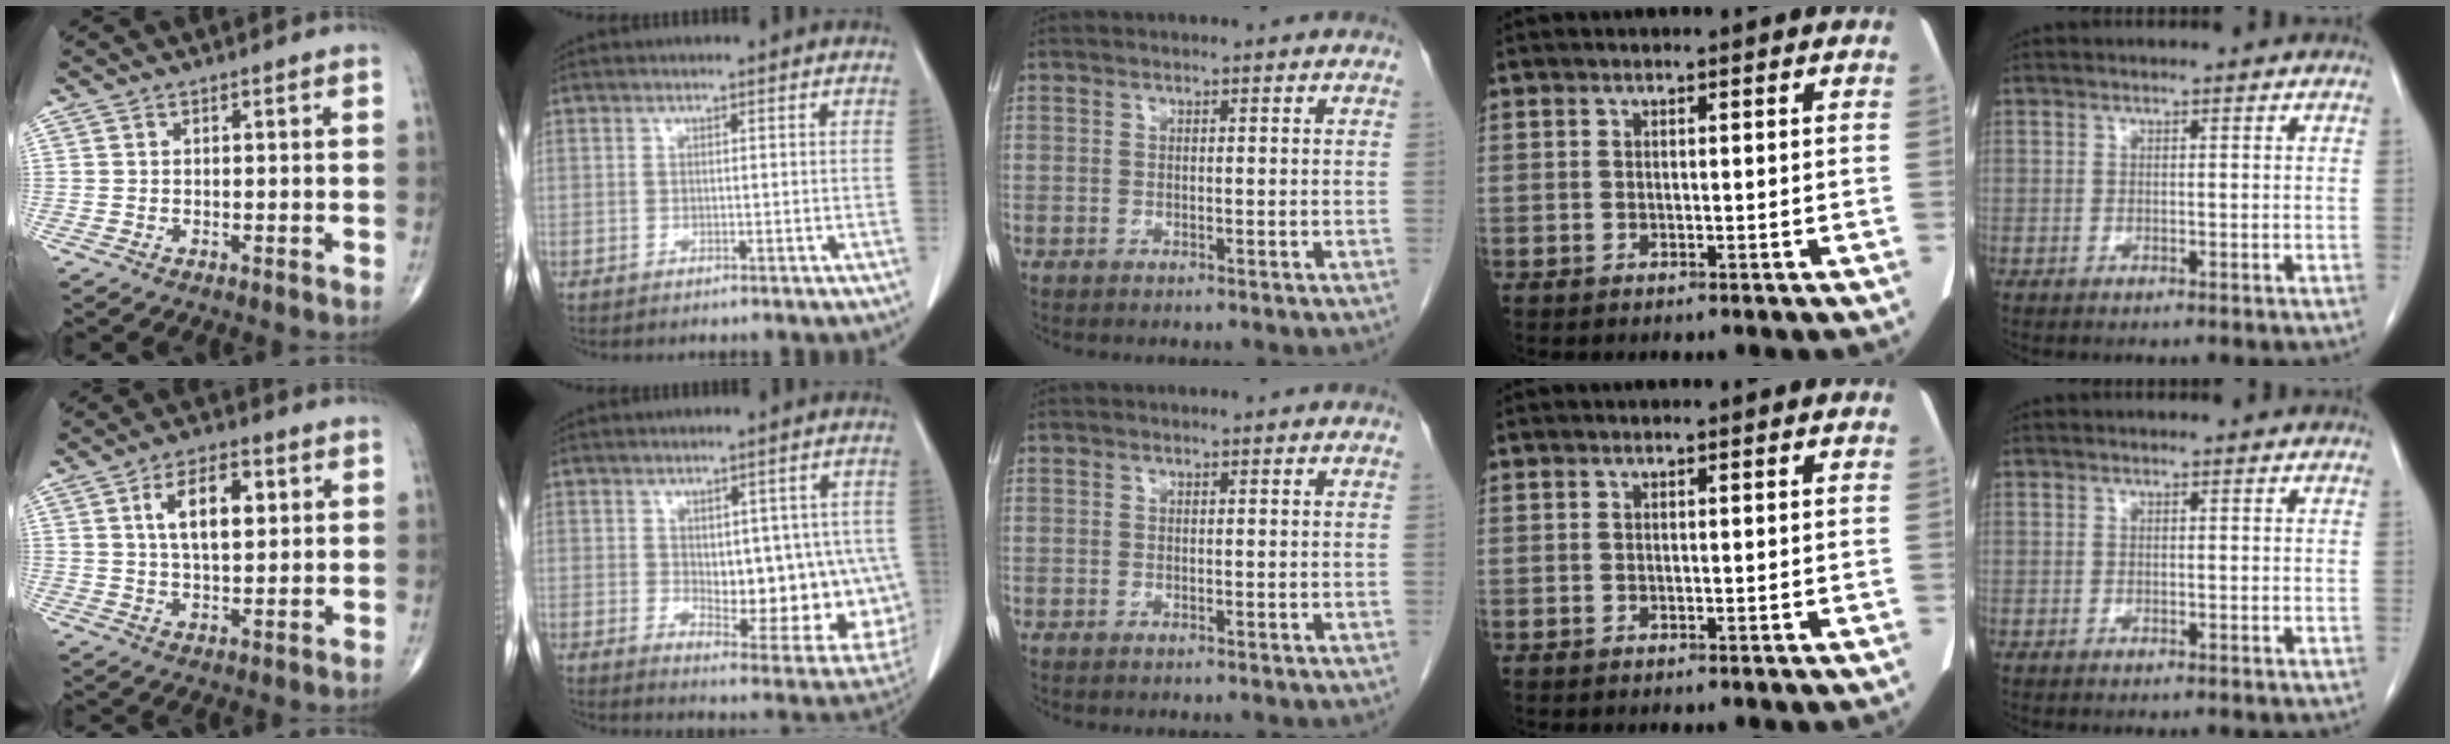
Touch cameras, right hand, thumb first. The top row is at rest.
{"thumb": {"total": 9.7, "force": [2.7, 4.7, 8.0], "torque": [-0.120, -0.002, 0.045]}, "index": {"total": 15.0, "force": [-0.6, 7.0, 13.2], "torque": [-0.146, 0.006, 0.017]}}